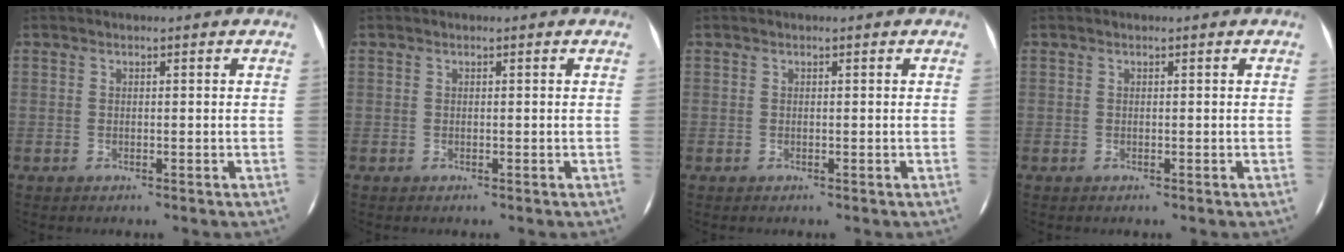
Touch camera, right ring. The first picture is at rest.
{"total": 0.0}
{"total": 0.0}
{"total": 0.0}